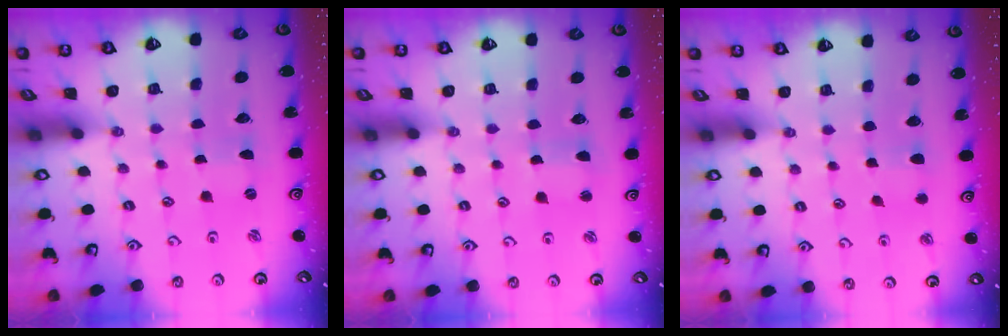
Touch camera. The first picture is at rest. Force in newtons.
{"total": 2.3, "press": 2.3, "slide": 0.4}
{"total": 3.5, "press": 3.5, "slide": 0.5}